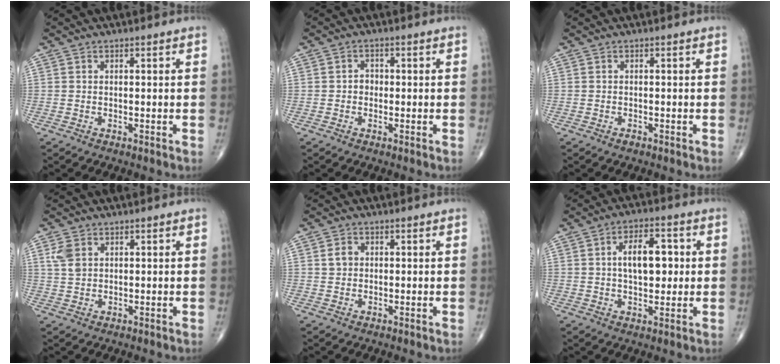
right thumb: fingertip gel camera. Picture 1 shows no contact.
{"total": 1.8, "force": [-0.3, 1.5, 0.9], "torque": [0.001, 0.006, -0.009]}
{"total": 0.5, "force": [-0.4, 0.3, 0.2], "torque": [-0.003, 0.002, -0.007]}
{"total": 3.6, "force": [1.5, 2.4, 2.2], "torque": [-0.043, 0.001, 0.037]}
{"total": 2.4, "force": [0.5, 2.0, 1.2], "torque": [-0.013, 0.003, 0.008]}
{"total": 9.2, "force": [1.3, 4.8, 7.7], "torque": [-0.100, 0.006, 0.018]}